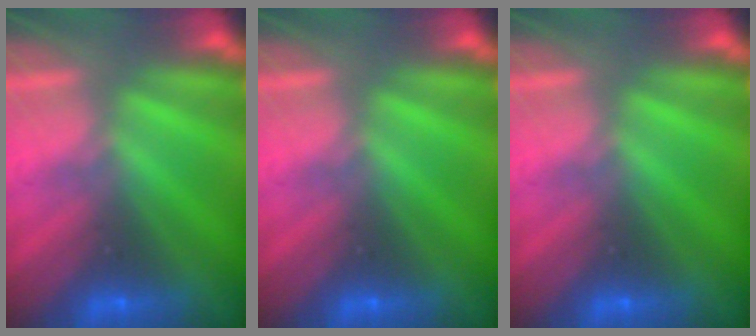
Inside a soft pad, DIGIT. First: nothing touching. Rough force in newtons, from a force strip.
{"total": 0.0}
{"total": 0.0}